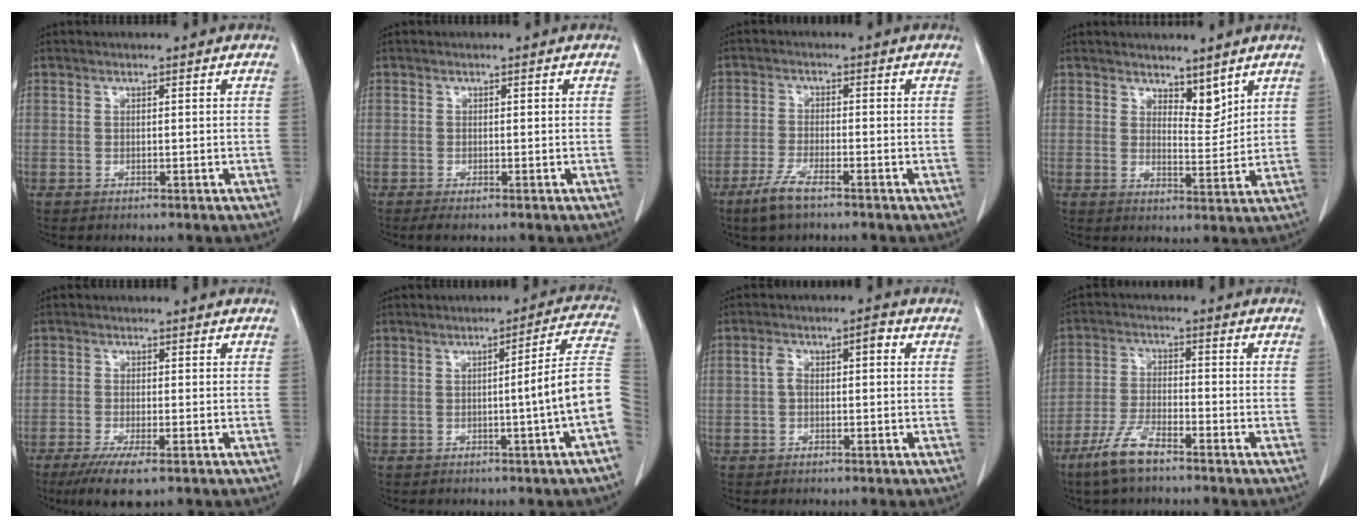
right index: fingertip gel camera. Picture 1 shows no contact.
{"total": 1.3, "force": [-1.0, 0.1, 0.8], "torque": [-0.016, -0.005, -0.017]}
{"total": 4.9, "force": [-3.4, 0.8, 3.4], "torque": [-0.079, -0.009, -0.062]}
{"total": 4.0, "force": [3.2, 1.6, 1.8], "torque": [-0.023, -0.010, 0.058]}
{"total": 5.6, "force": [-3.5, 0.9, 4.3], "torque": [-0.077, -0.015, -0.057]}
{"total": 9.3, "force": [-2.1, -1.7, 8.9], "torque": [-0.103, 0.010, -0.034]}
{"total": 4.1, "force": [0.5, 1.8, 3.6], "torque": [-0.073, 0.031, 0.006]}
{"total": 7.1, "force": [-5.1, 1.7, 4.7], "torque": [-0.106, -0.011, -0.098]}